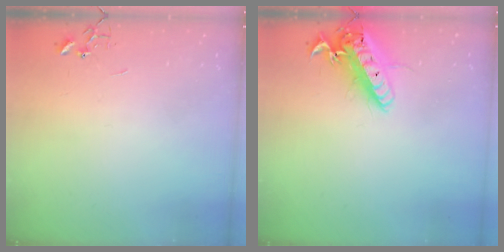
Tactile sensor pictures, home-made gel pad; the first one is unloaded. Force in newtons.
{"total": 18.2, "press": 18.0, "slide": 3.0}